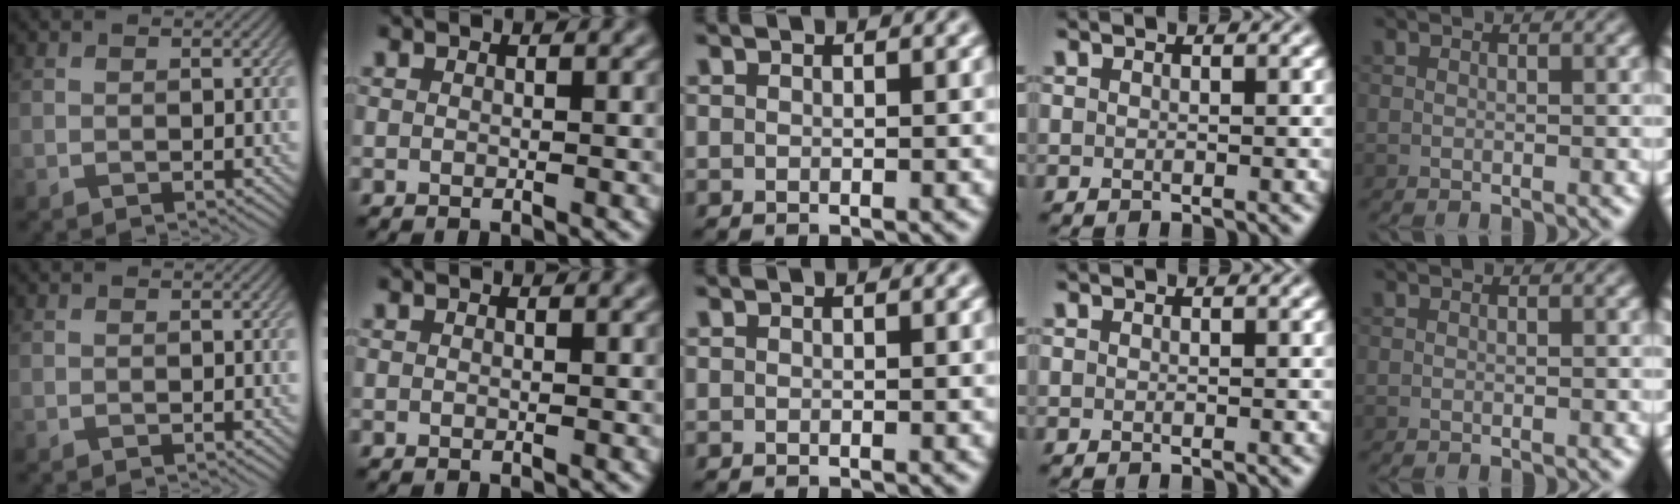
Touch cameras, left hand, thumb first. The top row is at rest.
{}